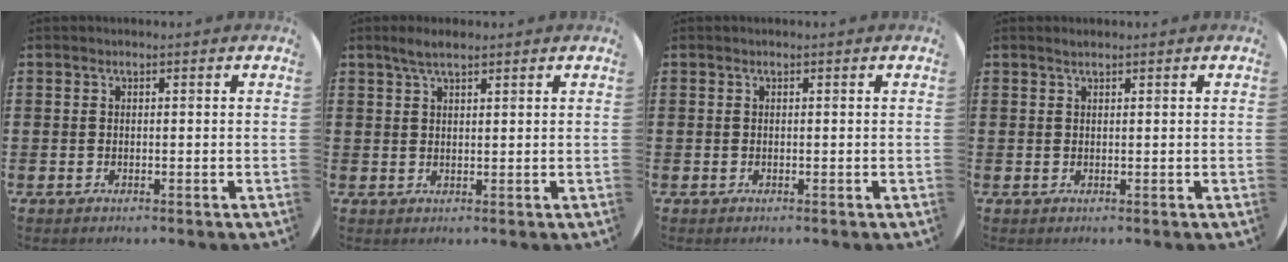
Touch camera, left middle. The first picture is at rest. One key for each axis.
{"total": 2.6, "fx": 2.1, "fy": 0.6, "fz": 1.5, "tx": -0.023, "ty": 0.003, "tz": 0.035}
{"total": 0.0}
{"total": 0.7, "fx": 0.7, "fy": 0.0, "fz": 0.2, "tx": -0.005, "ty": 0.001, "tz": 0.012}